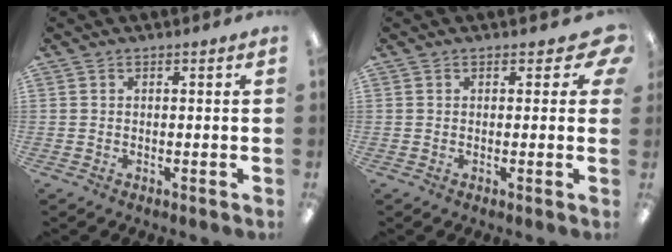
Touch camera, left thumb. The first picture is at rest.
{"total": 3.9, "force": [1.5, 2.5, 2.7], "torque": [-0.028, -0.001, 0.024]}